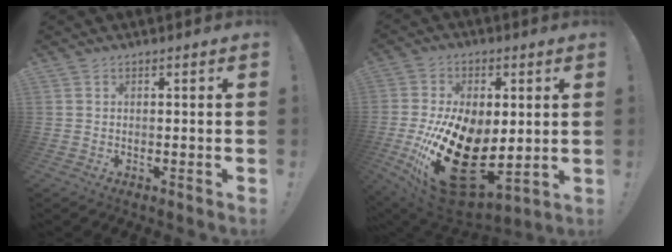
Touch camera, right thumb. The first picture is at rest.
{"total": 25.8, "force": [-4.4, 15.5, 20.1], "torque": [-0.371, 0.012, -0.050]}